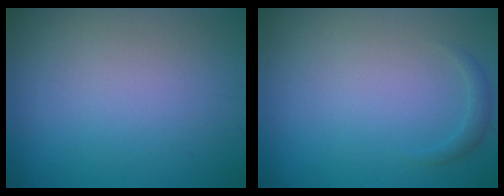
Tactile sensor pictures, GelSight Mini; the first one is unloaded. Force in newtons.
{"total": 0.9, "press": 0.9, "slide": 0.1}